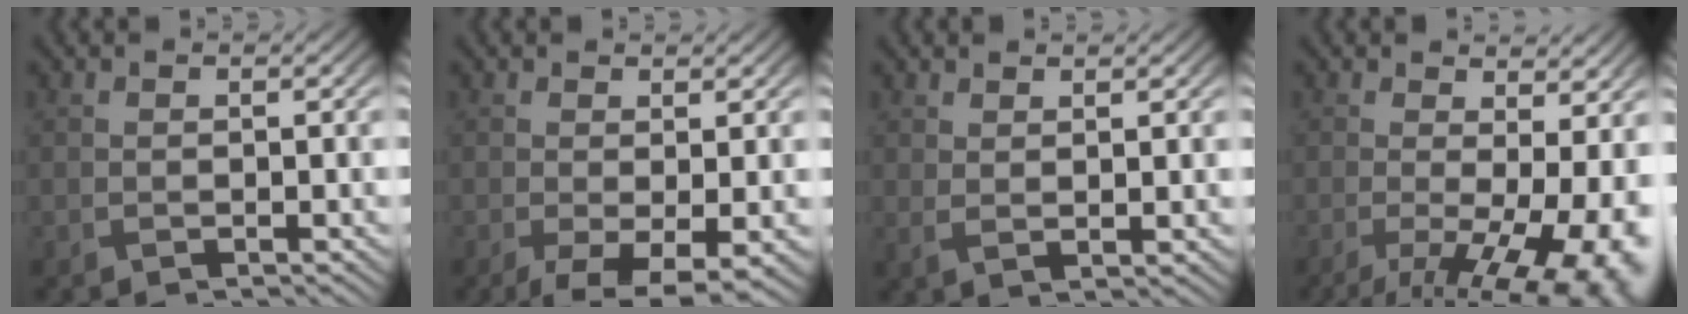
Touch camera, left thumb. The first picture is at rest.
{"total": 5.2, "force": [-1.9, 1.8, 4.5], "torque": [-0.088, -0.019, -0.025]}
{"total": 2.0, "force": [1.4, 0.4, 1.3], "torque": [-0.031, -0.001, 0.033]}
{"total": 13.0, "force": [-3.4, 5.4, 11.4], "torque": [-0.171, -0.032, -0.026]}